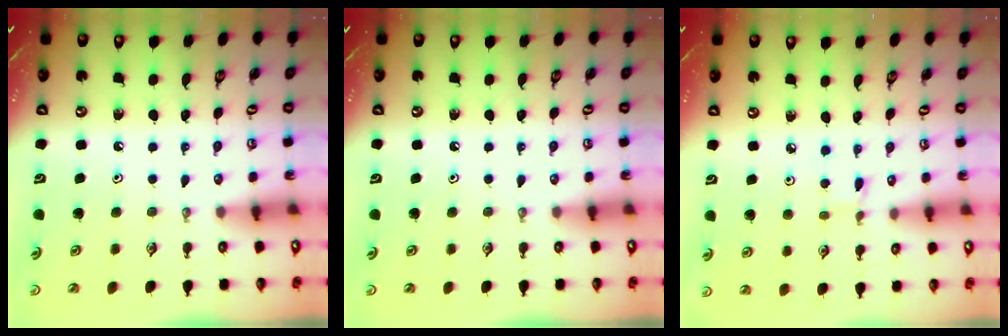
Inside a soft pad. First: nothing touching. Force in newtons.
{"total": 0.0}
{"total": 0.8, "press": 0.8, "slide": 0.1}